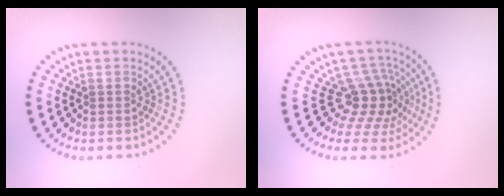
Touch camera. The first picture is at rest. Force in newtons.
{"total": 3.9, "press": 2.7, "slide": 2.8}